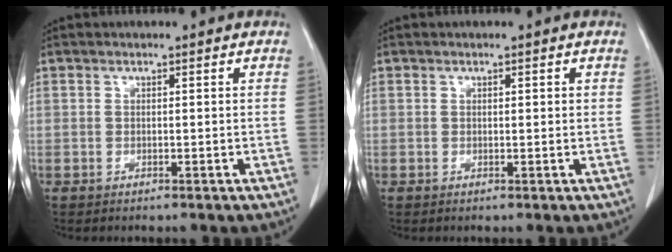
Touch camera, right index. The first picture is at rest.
{"total": 0.7, "force": [0.3, 0.2, 0.6], "torque": [-0.011, 0.001, 0.003]}